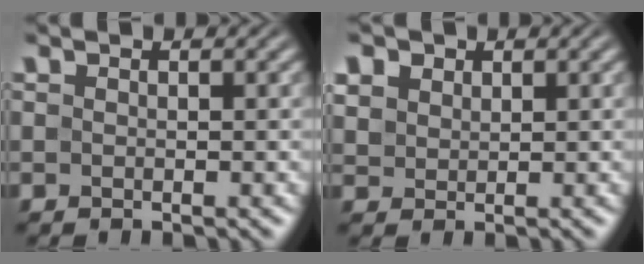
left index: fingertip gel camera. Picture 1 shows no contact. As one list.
[{"total": 3.6, "force": [2.2, 2.4, 1.5], "torque": [-0.049, 0.012, 0.040]}]